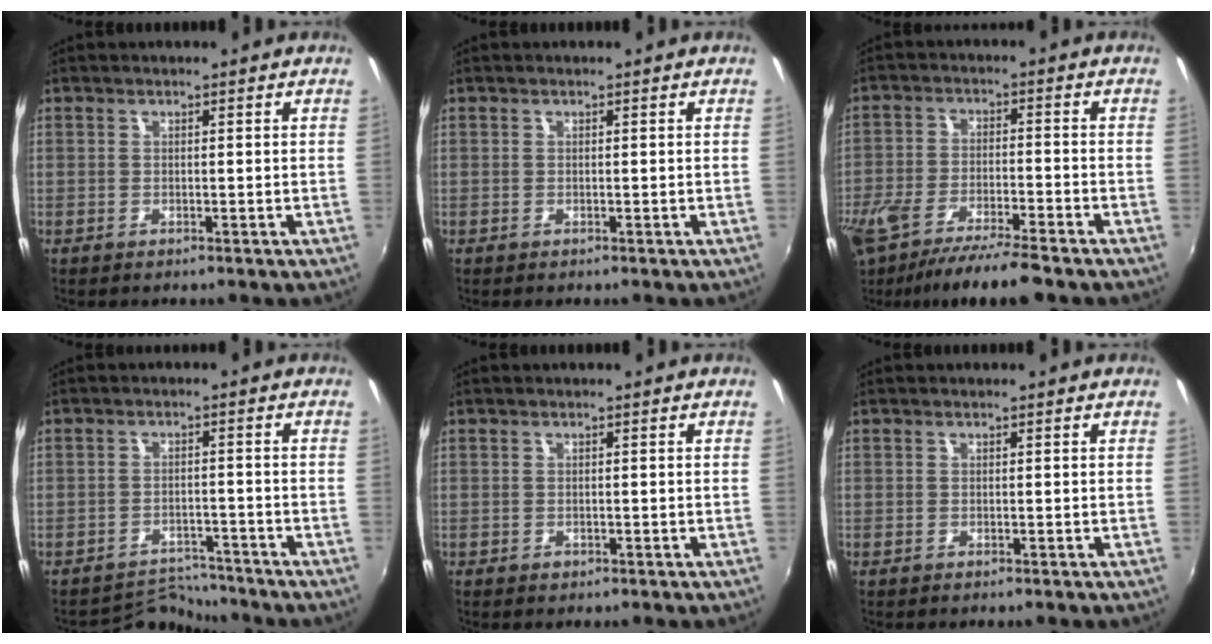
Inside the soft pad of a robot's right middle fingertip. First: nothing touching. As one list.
[{"total": 0.0}, {"total": 14.0, "force": [-10.9, 2.5, 8.3], "torque": [-0.177, -0.039, -0.186]}, {"total": 4.7, "force": [-4.5, 0.6, -1.2], "torque": [0.010, 0.012, -0.073]}, {"total": 0.6, "force": [-0.4, 0.5, 0.1], "torque": [-0.001, -0.003, -0.006]}, {"total": 0.0}]